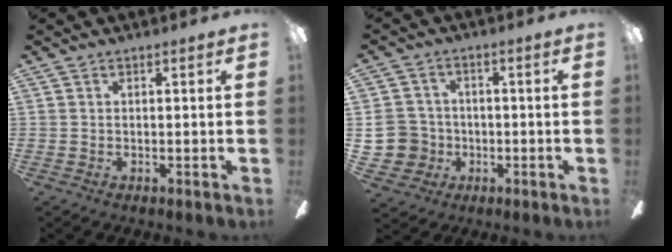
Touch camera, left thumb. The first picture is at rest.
{"total": 9.2, "force": [-1.1, 8.8, 2.5], "torque": [-0.075, 0.017, -0.016]}